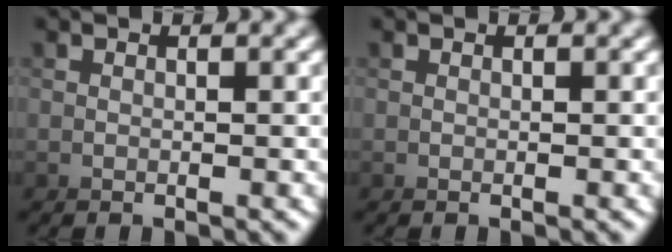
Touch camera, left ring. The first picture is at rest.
{"total": 0.0}